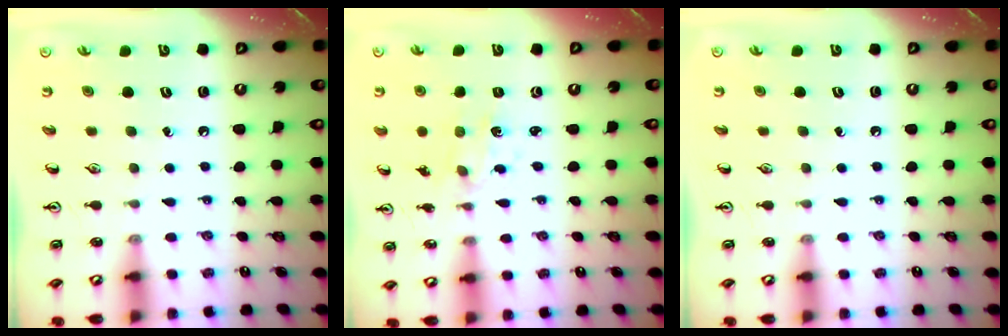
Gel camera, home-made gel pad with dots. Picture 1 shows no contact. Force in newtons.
{"total": 1.9, "press": 1.9, "slide": 0.2}
{"total": 0.0}